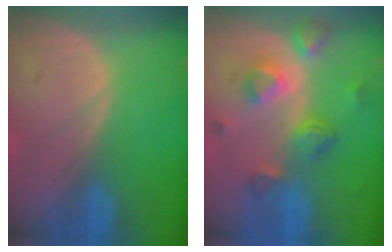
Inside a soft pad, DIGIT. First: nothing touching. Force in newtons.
{"total": 7.9, "press": 7.0, "slide": 3.7}